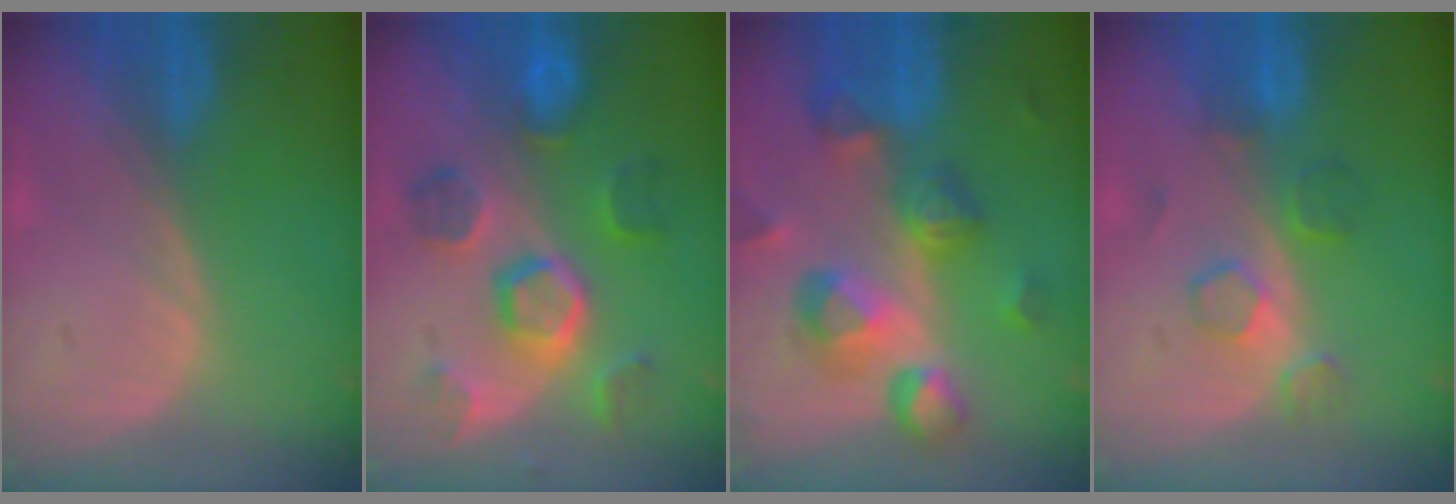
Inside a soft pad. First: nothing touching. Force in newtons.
{"total": 9.1, "press": 9.0, "slide": 1.4}
{"total": 10.7, "press": 9.6, "slide": 4.7}
{"total": 4.6, "press": 4.5, "slide": 0.6}